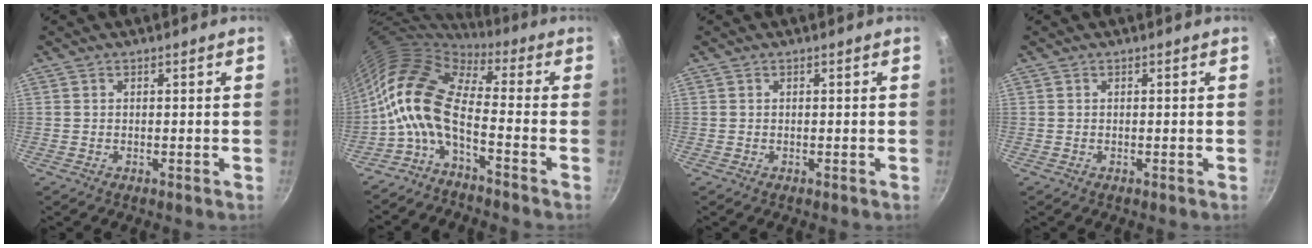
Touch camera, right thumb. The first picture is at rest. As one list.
[{"total": 11.5, "force": [-3.0, 4.8, 10.1], "torque": [-0.189, 0.033, -0.071]}, {"total": 0.0}, {"total": 0.0}]